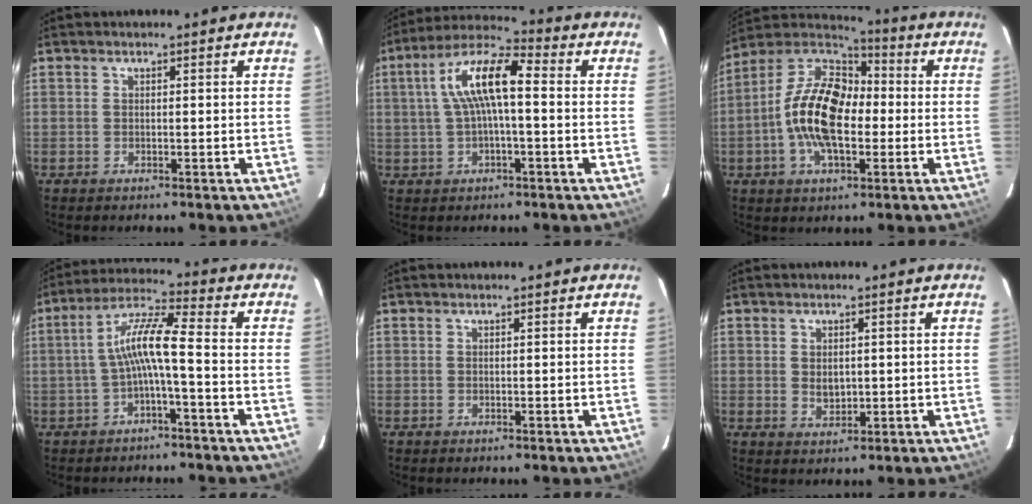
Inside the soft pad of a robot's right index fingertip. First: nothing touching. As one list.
[{"total": 11.1, "force": [0.9, 3.1, 10.6], "torque": [-0.206, 0.026, 0.012]}, {"total": 16.5, "force": [-2.2, 8.9, 13.8], "torque": [-0.269, 0.012, -0.050]}, {"total": 7.7, "force": [-2.0, 0.5, 7.4], "torque": [-0.166, 0.020, -0.036]}, {"total": 0.0}, {"total": 3.1, "force": [0.2, 2.3, 2.1], "torque": [-0.034, 0.000, 0.007]}]